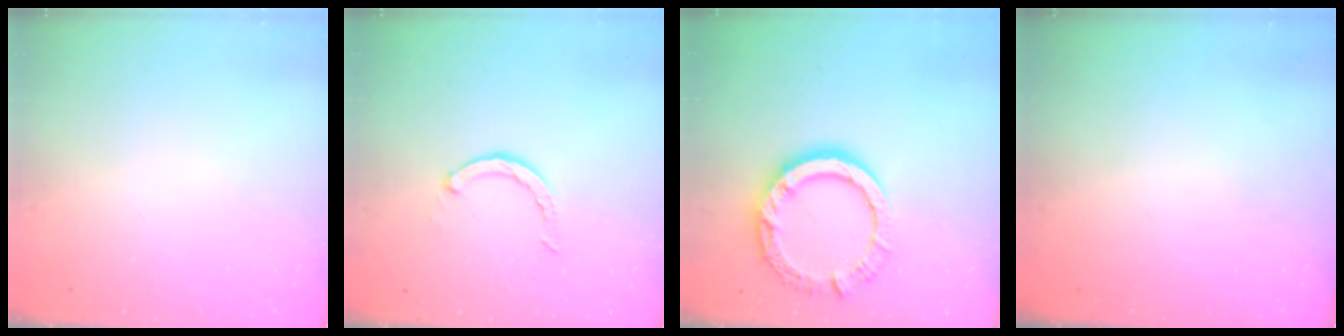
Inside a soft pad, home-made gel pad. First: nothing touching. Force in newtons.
{"total": 2.3, "press": 2.3, "slide": 0.3}
{"total": 13.2, "press": 13.1, "slide": 1.6}
{"total": 0.0}